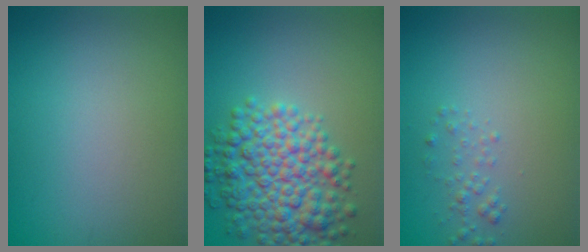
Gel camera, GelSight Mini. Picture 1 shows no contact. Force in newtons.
{"total": 7.5, "press": 7.5, "slide": 0.1}
{"total": 1.2, "press": 1.2, "slide": 0.1}